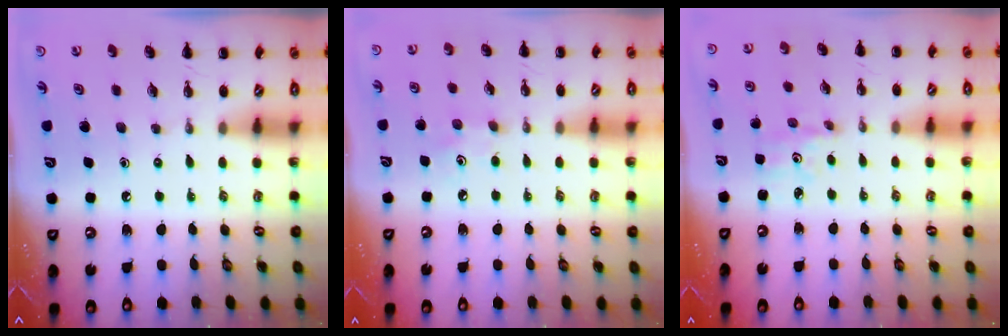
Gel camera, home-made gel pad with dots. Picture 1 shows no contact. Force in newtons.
{"total": 3.2, "press": 3.0, "slide": 0.9}
{"total": 2.6, "press": 2.4, "slide": 0.9}